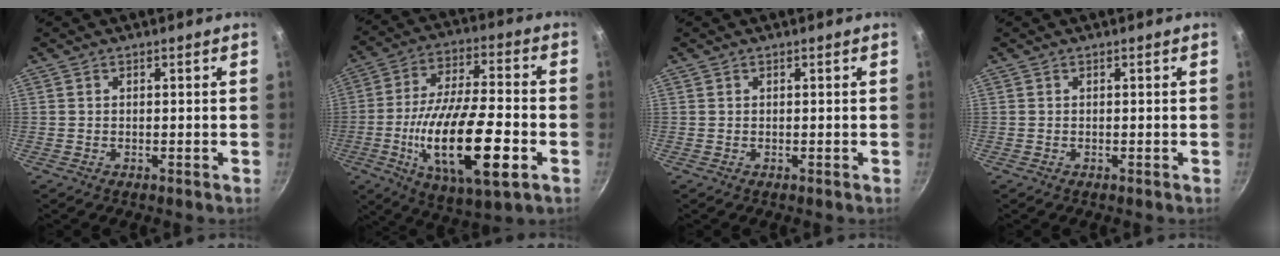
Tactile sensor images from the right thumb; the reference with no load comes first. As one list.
[{"total": 22.2, "force": [-6.0, 7.4, 20.0], "torque": [-0.354, 0.012, -0.103]}, {"total": 0.0}, {"total": 0.0}]